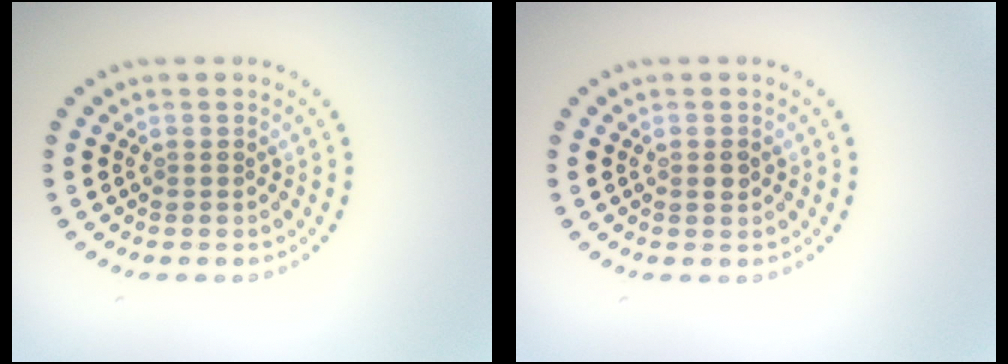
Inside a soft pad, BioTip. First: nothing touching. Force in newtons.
{"total": 1.0, "press": 1.0, "slide": 0.3}